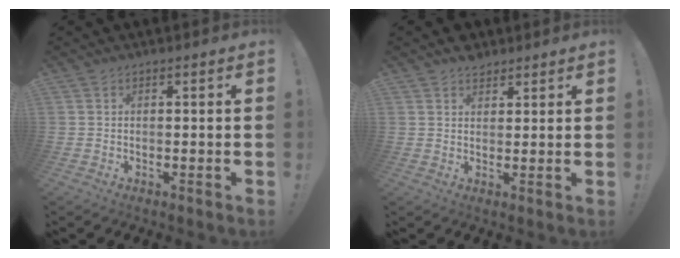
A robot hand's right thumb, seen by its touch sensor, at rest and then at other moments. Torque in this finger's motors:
{"motor_torque": [0.00, 0.01, 0.32, 0.15, 0.00]}